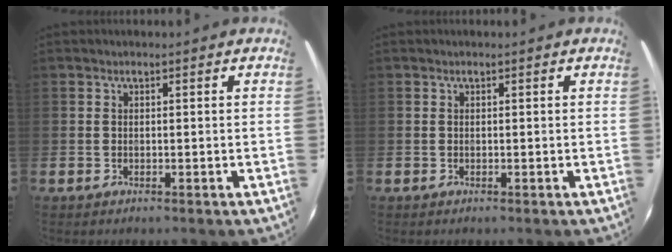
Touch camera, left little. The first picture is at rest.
{"total": 0.0}